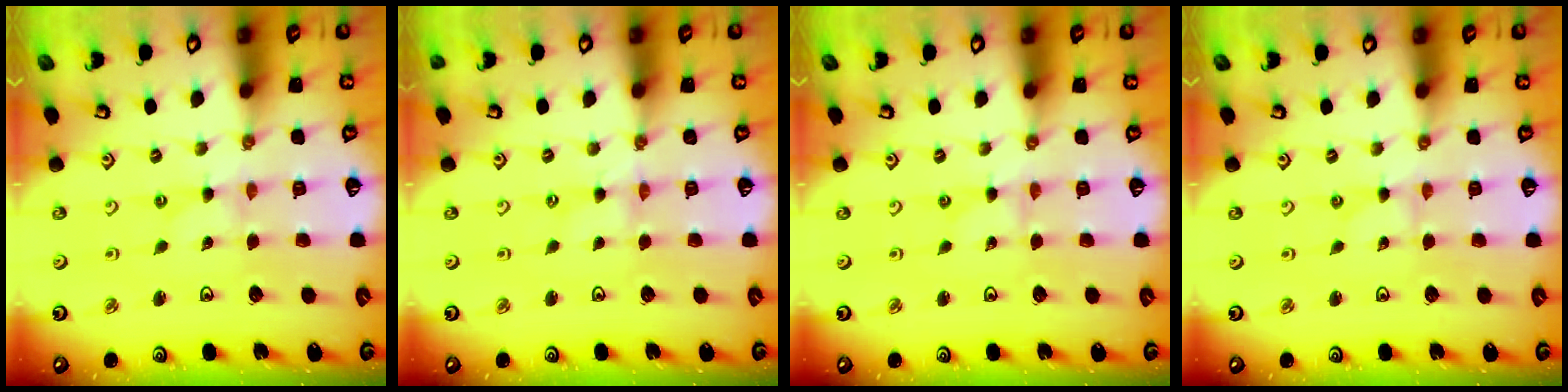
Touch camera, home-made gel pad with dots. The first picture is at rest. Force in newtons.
{"total": 0.0}
{"total": 0.0}
{"total": 0.0}